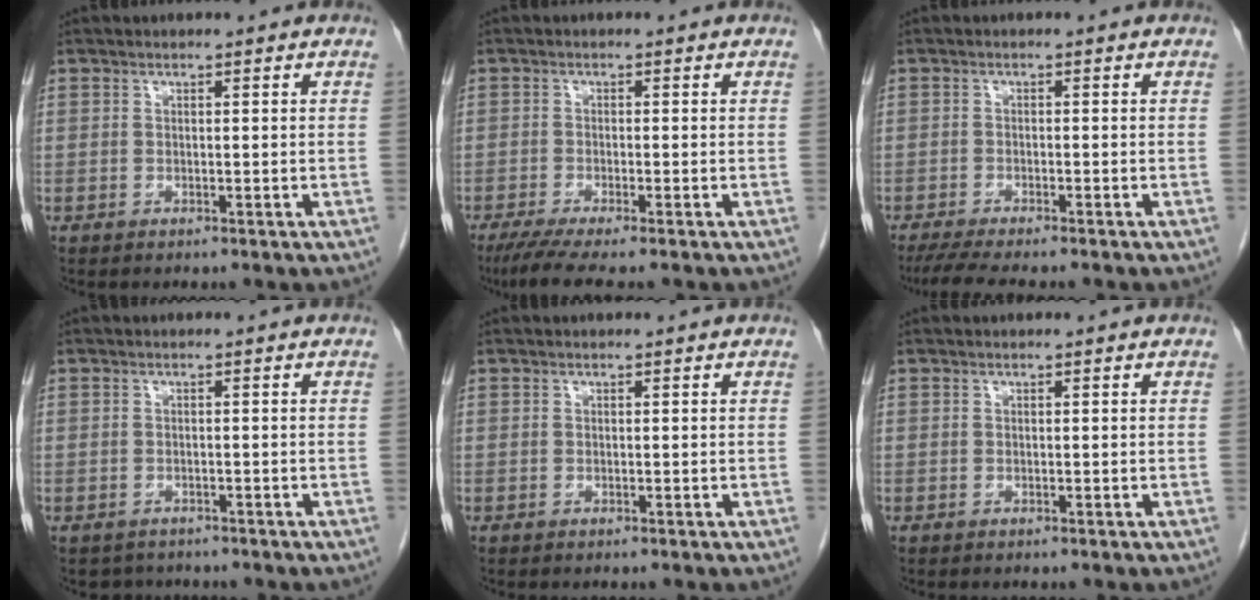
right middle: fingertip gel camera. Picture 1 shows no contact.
{"total": 5.9, "force": [-4.7, -0.1, 3.6], "torque": [-0.057, -0.015, -0.079]}
{"total": 7.4, "force": [-6.2, 0.8, 3.9], "torque": [-0.057, -0.016, -0.098]}
{"total": 2.5, "force": [-2.1, 1.2, -0.2], "torque": [-0.002, 0.001, -0.031]}
{"total": 0.0}
{"total": 0.0}